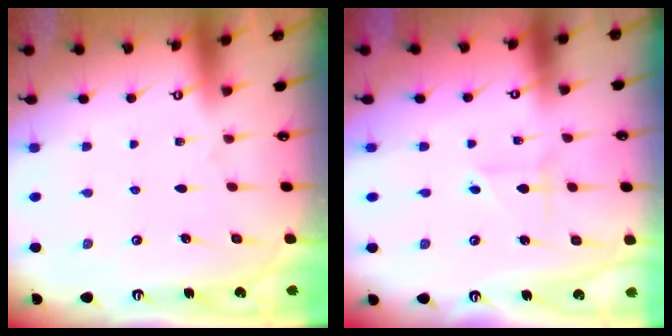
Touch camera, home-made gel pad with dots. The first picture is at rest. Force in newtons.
{"total": 2.2, "press": 2.2, "slide": 0.3}